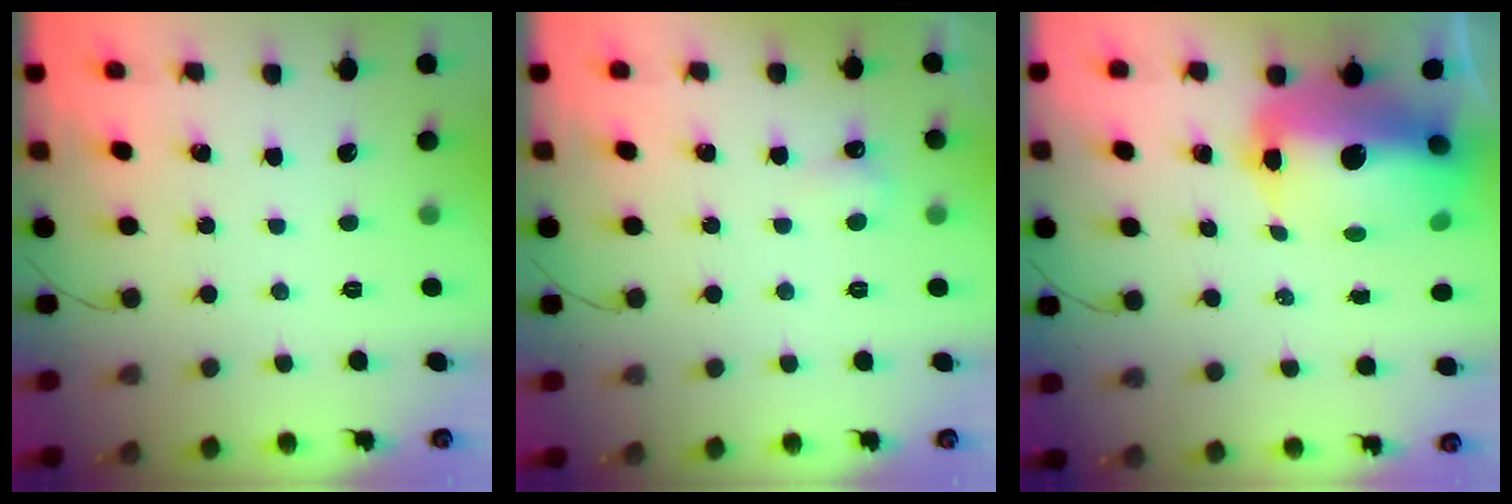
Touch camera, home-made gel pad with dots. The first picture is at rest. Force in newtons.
{"total": 3.2, "press": 3.2, "slide": 0.7}
{"total": 18.9, "press": 18.4, "slide": 4.4}